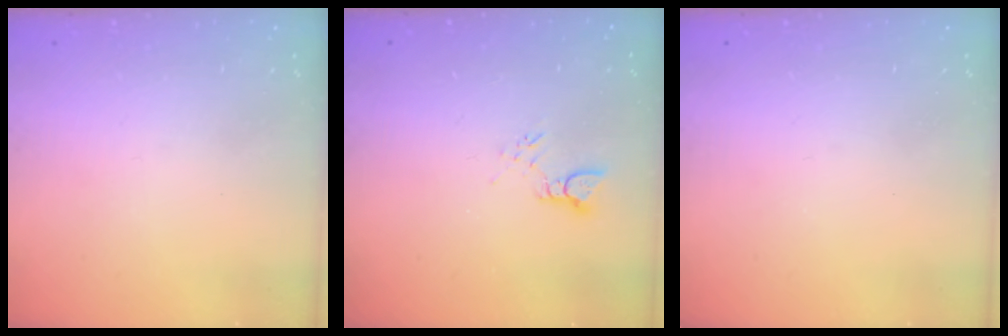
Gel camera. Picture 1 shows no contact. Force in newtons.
{"total": 2.3, "press": 2.3, "slide": 0.2}
{"total": 0.0}